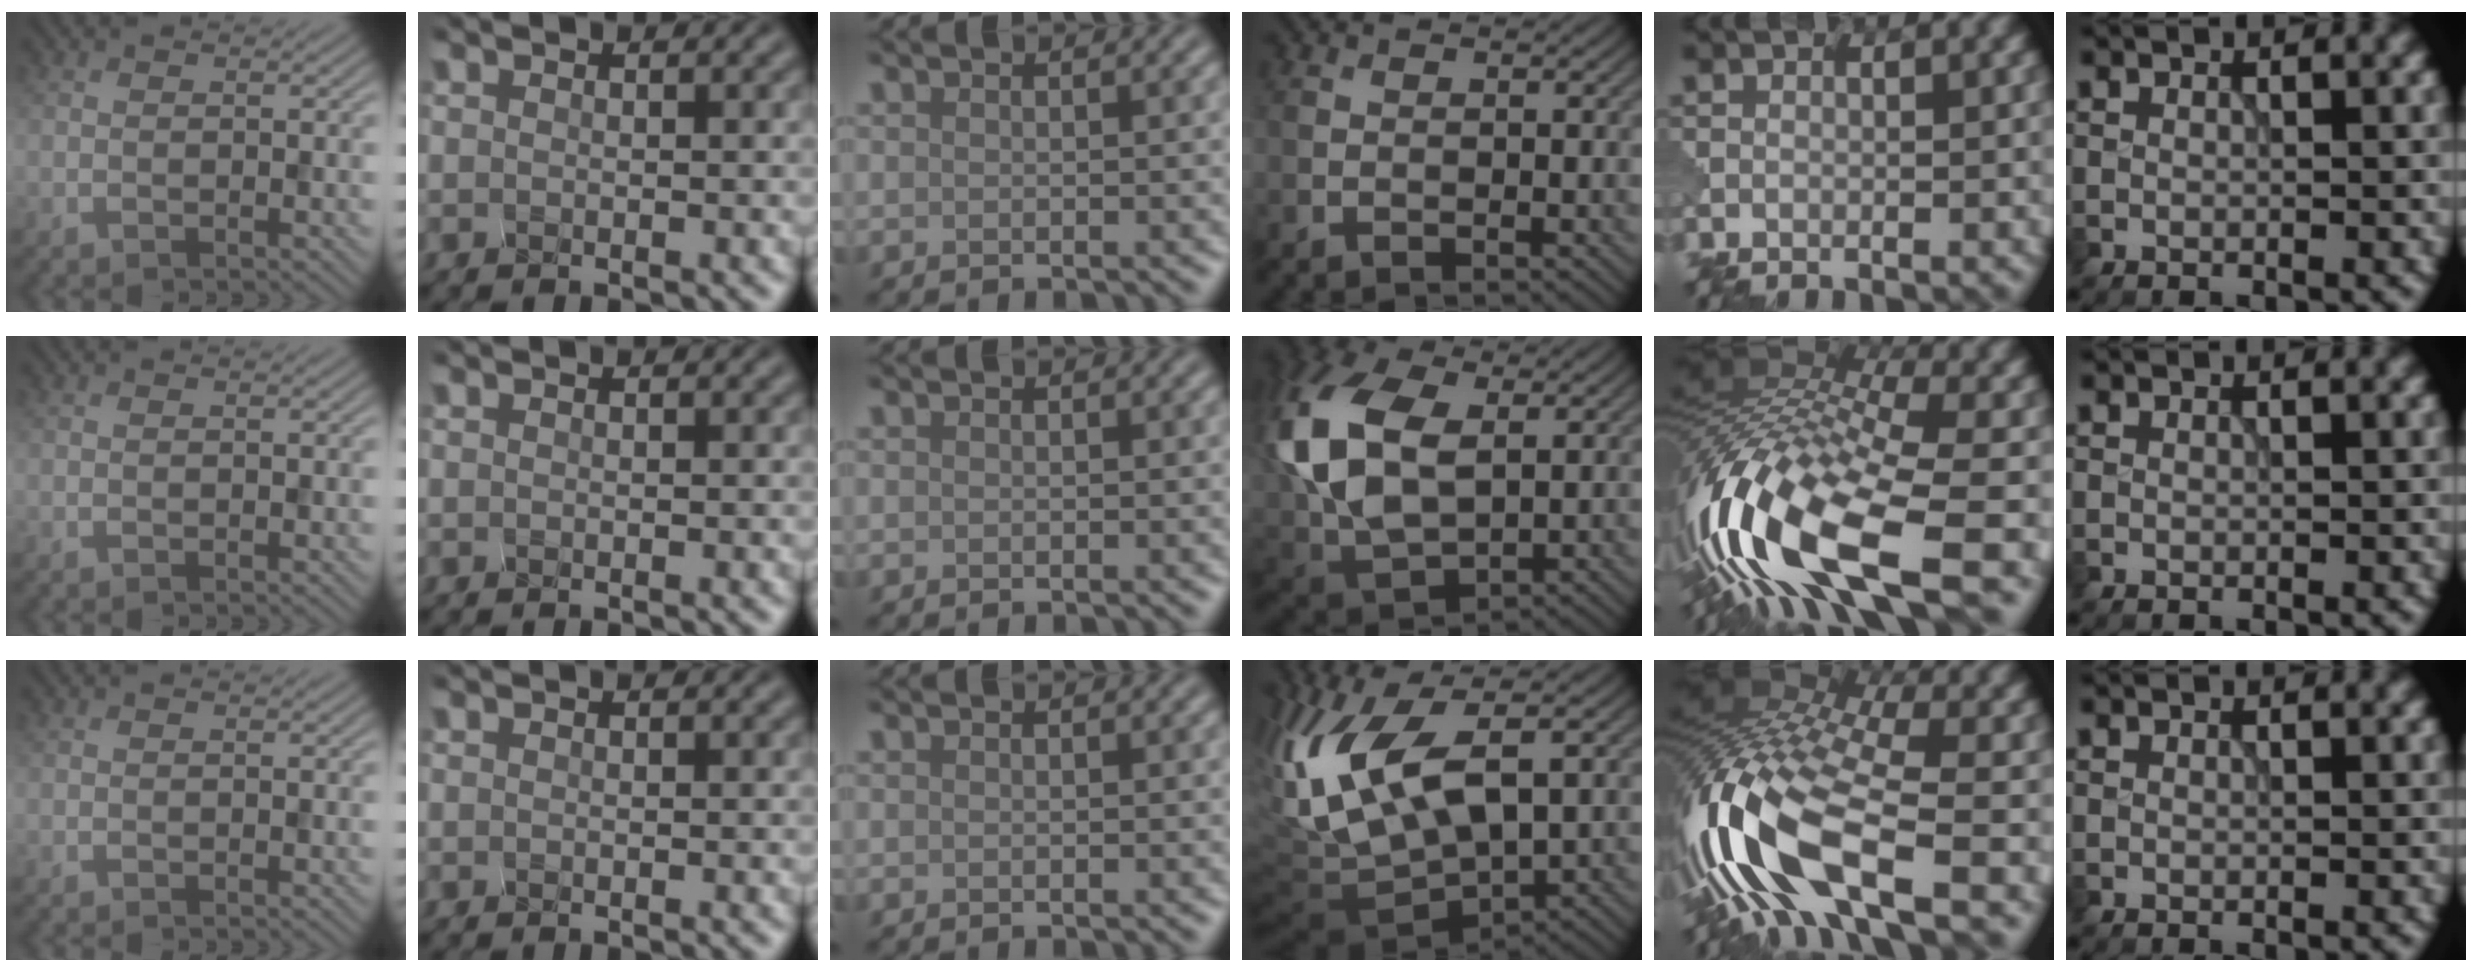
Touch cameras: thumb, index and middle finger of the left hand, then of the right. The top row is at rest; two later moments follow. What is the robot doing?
{"motion": "squeeze", "object": "hand grip exerciser"}